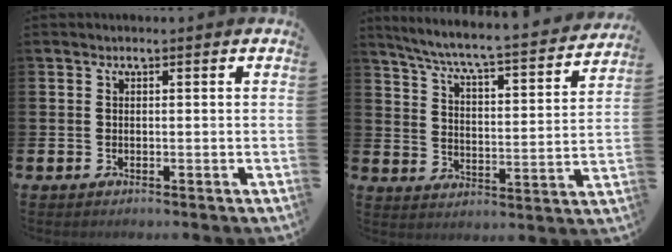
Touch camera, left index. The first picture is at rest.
{"total": 6.2, "force": [5.6, 0.3, 2.7], "torque": [-0.081, -0.048, 0.090]}